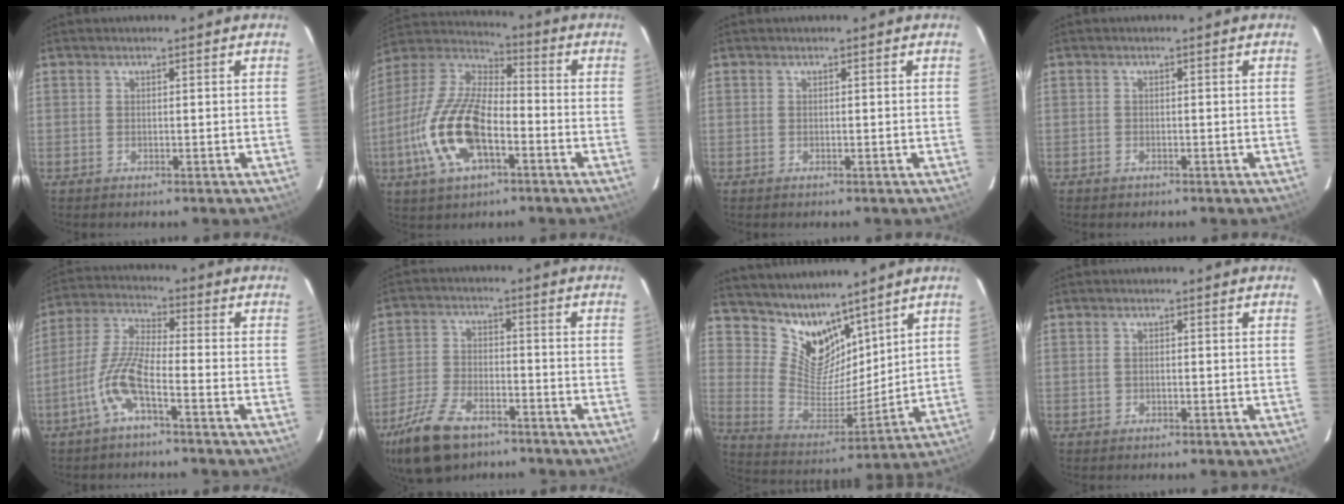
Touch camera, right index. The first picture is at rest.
{"total": 17.6, "force": [-6.1, 7.9, 14.5], "torque": [-0.308, -0.007, -0.118]}
{"total": 0.0}
{"total": 1.2, "force": [-0.8, 0.9, 0.2], "torque": [-0.006, 0.003, -0.010]}
{"total": 8.3, "force": [-4.2, 1.4, 7.0], "torque": [-0.159, 0.005, -0.085]}
{"total": 13.9, "force": [-9.5, 6.7, 7.6], "torque": [-0.180, -0.014, -0.174]}
{"total": 12.2, "force": [9.9, 6.1, 3.9], "torque": [-0.079, -0.011, 0.198]}
{"total": 1.0, "force": [-0.3, 0.9, 0.3], "torque": [-0.005, 0.002, -0.004]}